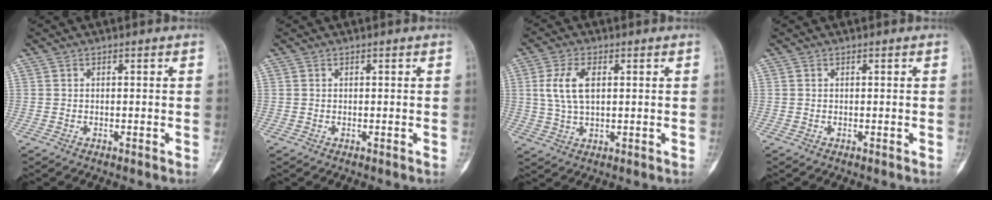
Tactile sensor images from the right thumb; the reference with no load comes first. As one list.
[{"total": 0.0}, {"total": 7.5, "force": [1.4, 4.1, 6.1], "torque": [-0.122, 0.004, 0.029]}, {"total": 0.0}]